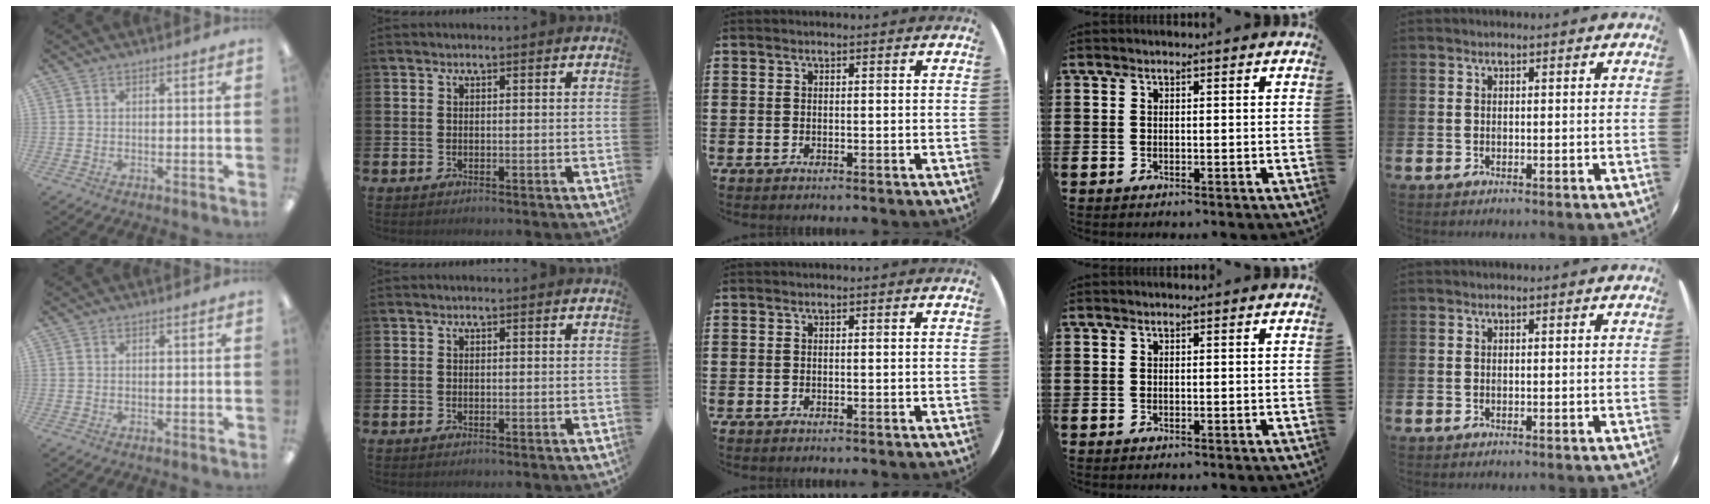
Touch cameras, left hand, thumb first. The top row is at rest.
{}